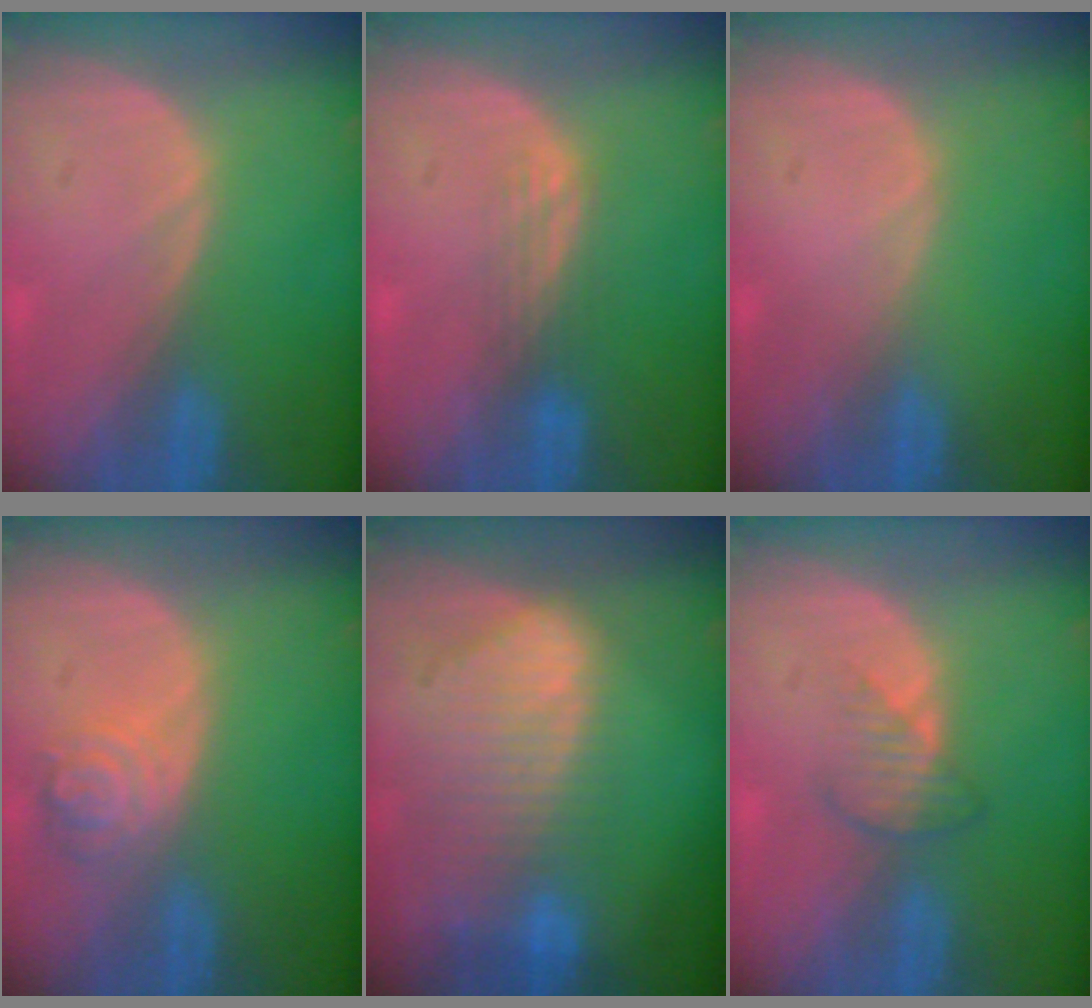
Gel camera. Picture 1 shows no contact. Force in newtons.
{"total": 2.9, "press": 2.5, "slide": 1.5}
{"total": 0.0}
{"total": 4.6, "press": 4.2, "slide": 1.8}
{"total": 9.7, "press": 8.4, "slide": 5.0}
{"total": 3.0, "press": 2.8, "slide": 1.1}